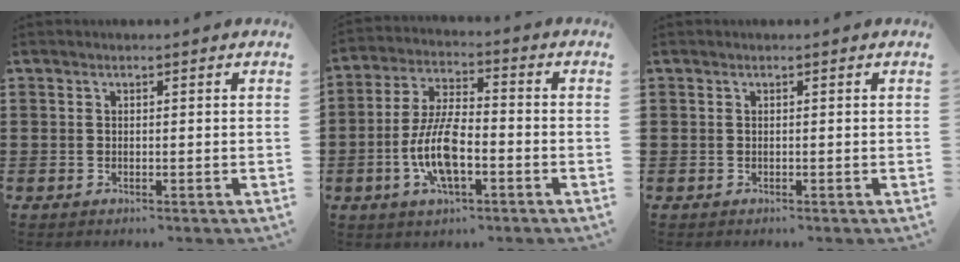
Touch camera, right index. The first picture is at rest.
{"total": 9.7, "force": [-2.9, 3.7, 8.5], "torque": [-0.195, -0.010, -0.059]}
{"total": 0.0}